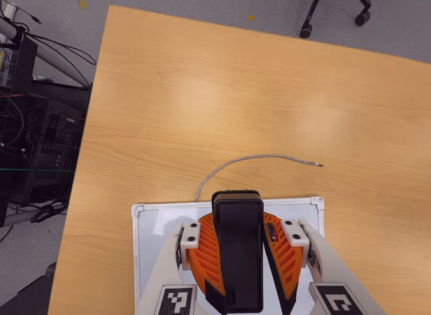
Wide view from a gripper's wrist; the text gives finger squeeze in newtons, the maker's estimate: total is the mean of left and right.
{"total": 12.9, "left": 11.4, "right": 14.5}